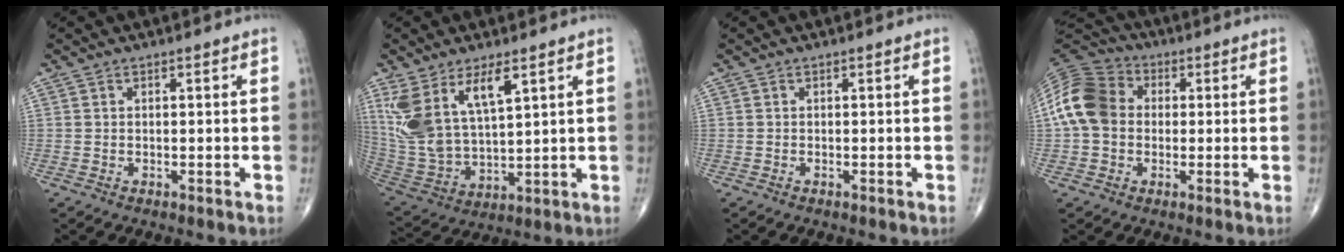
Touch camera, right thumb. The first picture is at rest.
{"total": 14.1, "force": [6.9, 6.0, 10.8], "torque": [-0.218, -0.026, 0.152]}
{"total": 0.0}
{"total": 12.3, "force": [0.5, 9.8, 7.4], "torque": [-0.138, 0.032, -0.003]}